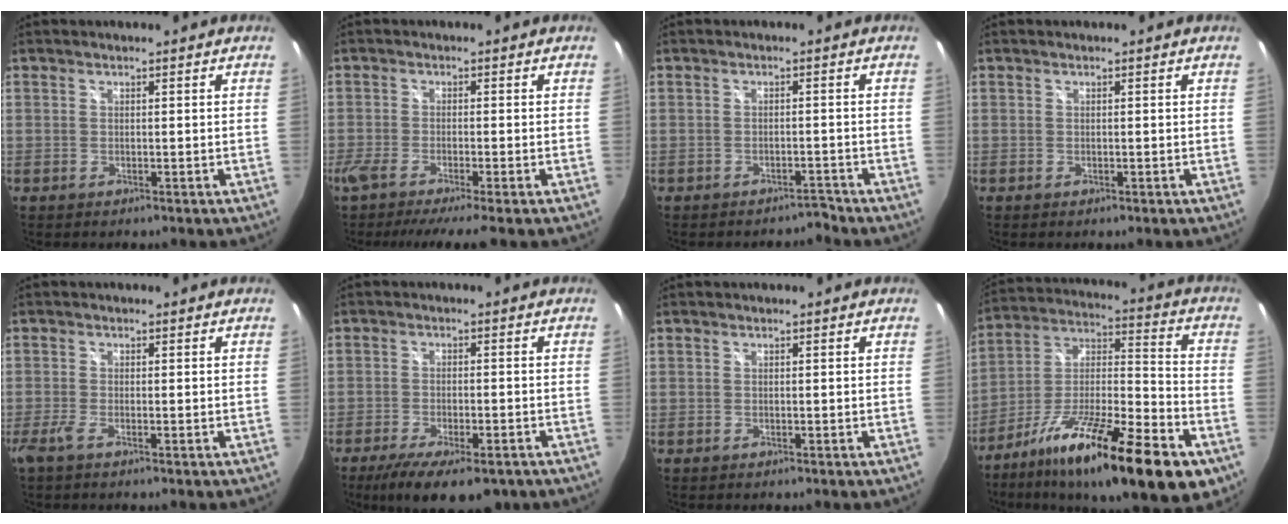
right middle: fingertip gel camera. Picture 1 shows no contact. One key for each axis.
{"total": 6.4, "fx": -5.3, "fy": -0.8, "fz": 3.6, "tx": -0.072, "ty": -0.030, "tz": -0.091}
{"total": 2.0, "fx": -1.9, "fy": 0.6, "fz": -0.2, "tx": 0.007, "ty": 0.006, "tz": -0.027}
{"total": 0.0}
{"total": 1.8, "fx": -1.1, "fy": -0.1, "fz": 1.4, "tx": -0.031, "ty": -0.007, "tz": -0.026}
{"total": 12.3, "fx": -8.4, "fy": 4.1, "fz": 8.0, "tx": -0.163, "ty": -0.036, "tz": -0.127}
{"total": 0.0}
{"total": 26.3, "fx": -14.8, "fy": 6.5, "fz": 20.8, "tx": -0.330, "ty": -0.024, "tz": -0.240}